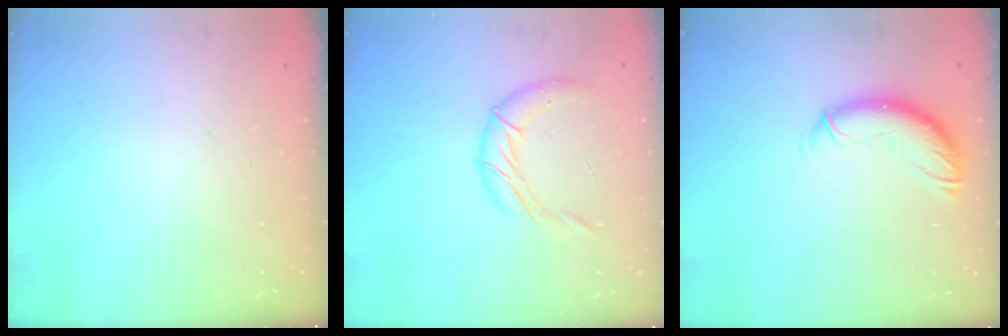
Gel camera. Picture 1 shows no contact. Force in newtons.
{"total": 10.8, "press": 10.7, "slide": 1.3}
{"total": 10.7, "press": 10.6, "slide": 1.0}